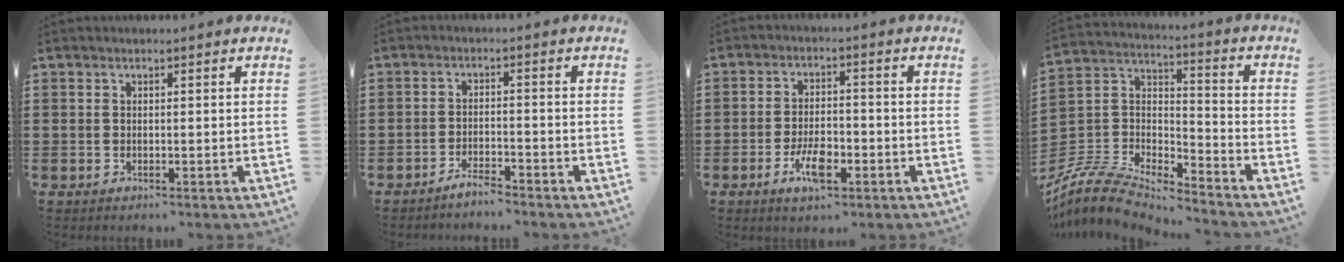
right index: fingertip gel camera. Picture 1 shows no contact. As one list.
[{"total": 2.6, "force": [-2.5, 0.0, 0.5], "torque": [-0.013, 0.004, -0.049]}, {"total": 5.9, "force": [-2.6, 2.4, 4.7], "torque": [-0.088, 0.001, -0.052]}, {"total": 8.3, "force": [-7.8, 1.8, 2.3], "torque": [-0.068, 0.001, -0.163]}]